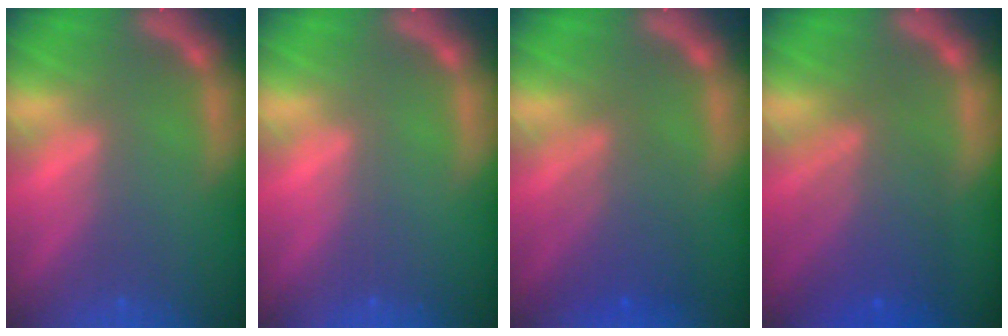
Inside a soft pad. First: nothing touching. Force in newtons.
{"total": 0.0}
{"total": 4.5}
{"total": 6.5}